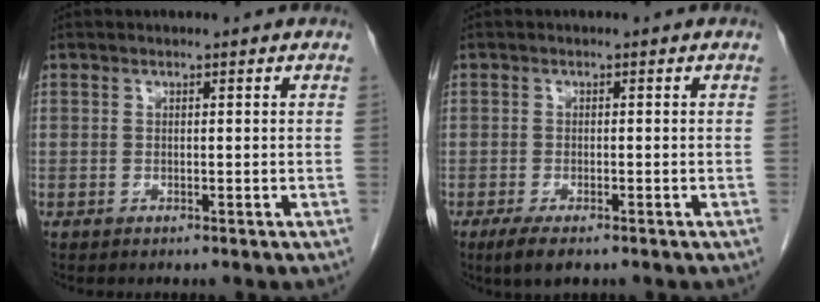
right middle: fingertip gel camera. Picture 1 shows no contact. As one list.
[{"total": 3.6, "force": [-2.4, 1.0, 2.6], "torque": [-0.051, -0.008, -0.037]}]